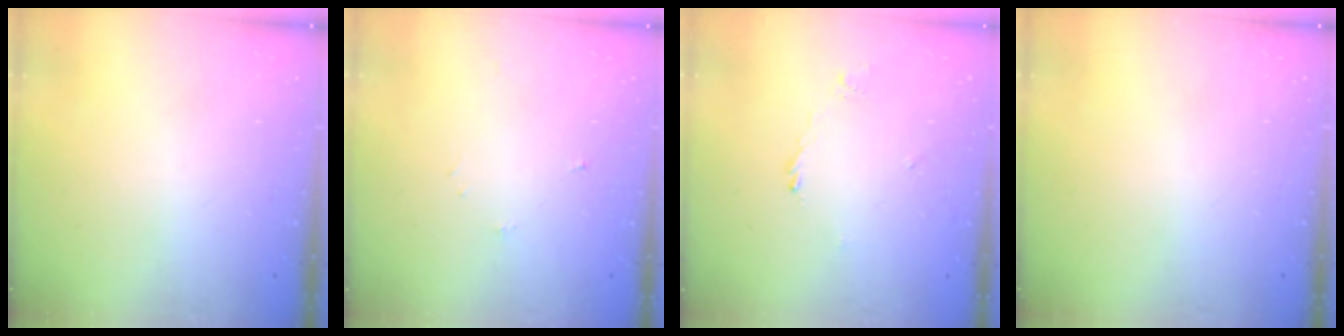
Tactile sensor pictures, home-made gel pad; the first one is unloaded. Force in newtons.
{"total": 3.2, "press": 3.2, "slide": 0.4}
{"total": 1.1, "press": 1.1, "slide": 0.4}
{"total": 0.0}